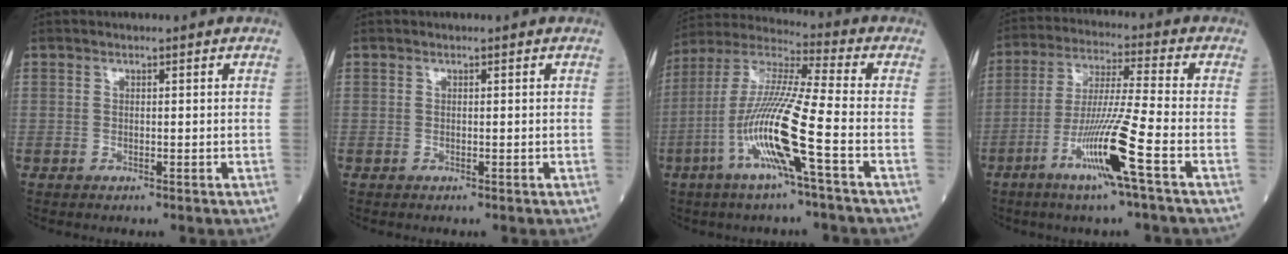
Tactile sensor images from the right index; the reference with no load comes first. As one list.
[{"total": 0.0}, {"total": 14.8, "force": [-5.2, -0.5, 13.8], "torque": [-0.288, -0.006, -0.109]}, {"total": 11.9, "force": [-5.3, -1.4, 10.5], "torque": [-0.206, -0.016, -0.103]}]